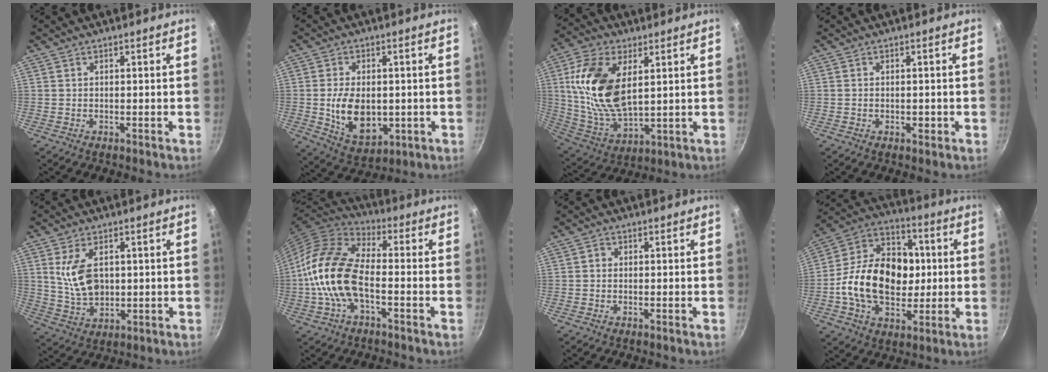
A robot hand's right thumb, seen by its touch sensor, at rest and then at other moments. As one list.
[{"total": 11.6, "force": [-0.8, 7.5, 8.8], "torque": [-0.136, -0.010, 0.002]}, {"total": 18.2, "force": [4.4, 10.1, 14.5], "torque": [-0.275, -0.015, 0.094]}, {"total": 1.5, "force": [-0.4, 1.0, 1.1], "torque": [-0.015, 0.001, -0.006]}, {"total": 9.6, "force": [1.9, 5.9, 7.3], "torque": [-0.124, -0.018, 0.047]}, {"total": 15.8, "force": [-3.0, 8.3, 13.1], "torque": [-0.240, 0.036, -0.075]}, {"total": 1.2, "force": [0.1, 1.1, 0.5], "torque": [-0.007, 0.006, -0.001]}, {"total": 22.0, "force": [-0.6, 15.7, 15.4], "torque": [-0.223, 0.033, -0.022]}]